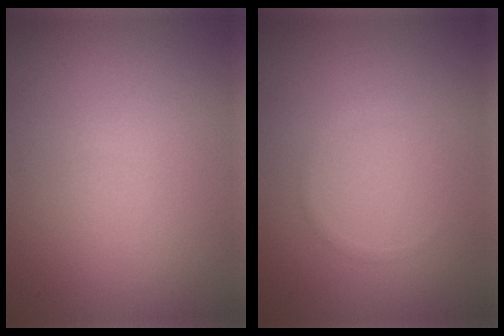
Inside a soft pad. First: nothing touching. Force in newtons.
{"total": 0.5, "press": 0.5, "slide": 0.0}